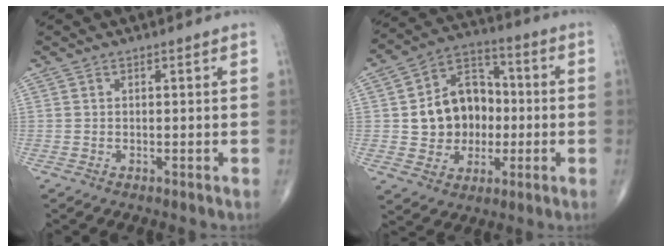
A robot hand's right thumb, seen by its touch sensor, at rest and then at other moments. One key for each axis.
{"total": 14.0, "fx": -0.4, "fy": 11.5, "fz": 8.0, "tx": -0.083, "ty": 0.032, "tz": -0.004}